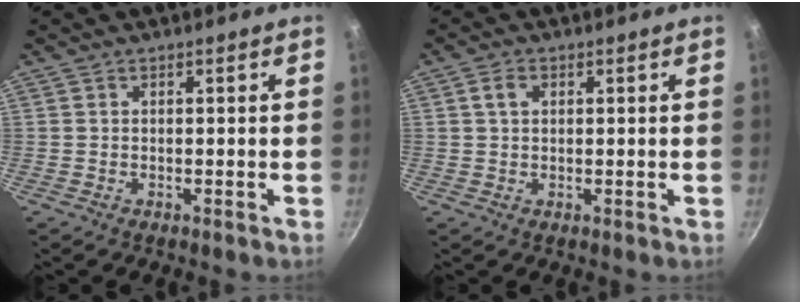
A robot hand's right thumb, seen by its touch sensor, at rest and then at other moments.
{"total": 2.6, "force": [0.8, 1.9, 1.6], "torque": [-0.020, 0.003, 0.013]}